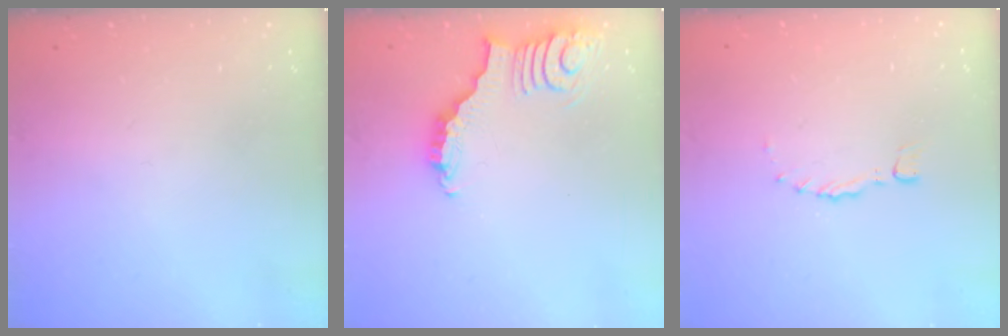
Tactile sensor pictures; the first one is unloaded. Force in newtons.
{"total": 3.9, "press": 3.9, "slide": 0.6}
{"total": 0.0}